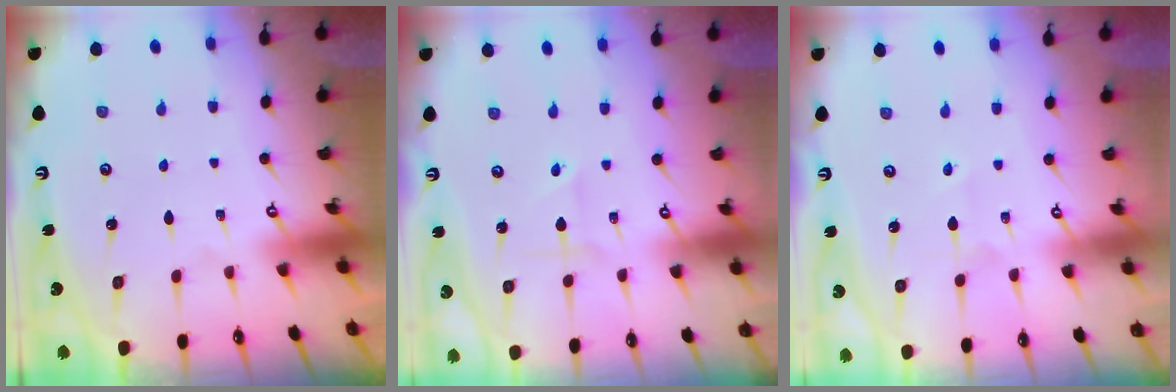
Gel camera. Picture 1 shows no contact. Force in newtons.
{"total": 1.8, "press": 1.7, "slide": 0.4}
{"total": 2.5, "press": 2.4, "slide": 0.6}